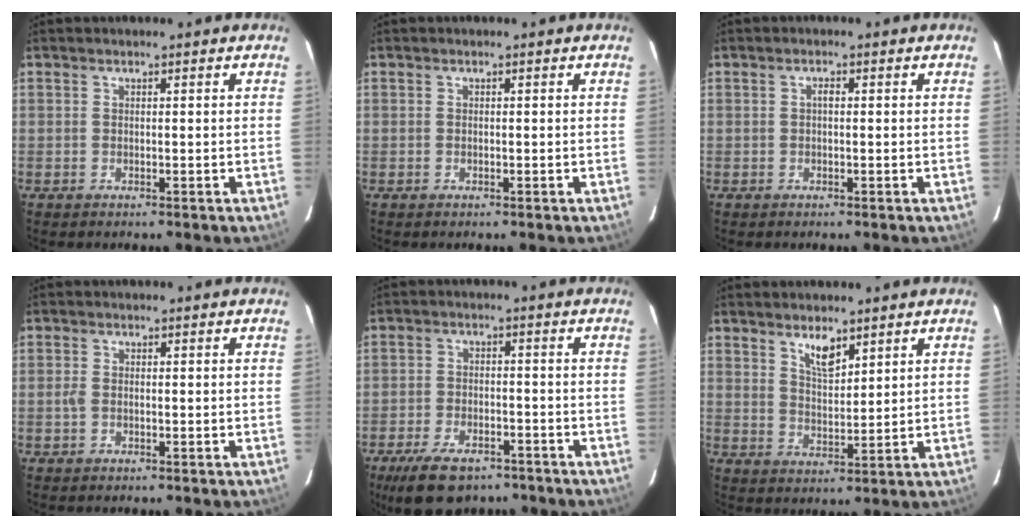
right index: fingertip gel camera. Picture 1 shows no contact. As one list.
[{"total": 0.0}, {"total": 0.9, "force": [0.0, 0.4, 0.8], "torque": [-0.014, 0.005, -0.002]}, {"total": 1.6, "force": [-0.4, 0.9, 1.3], "torque": [-0.029, 0.000, -0.008]}, {"total": 11.6, "force": [-8.3, 5.3, 6.2], "torque": [-0.142, -0.011, -0.134]}, {"total": 5.1, "force": [3.6, 1.8, 3.2], "torque": [-0.054, -0.002, 0.068]}]